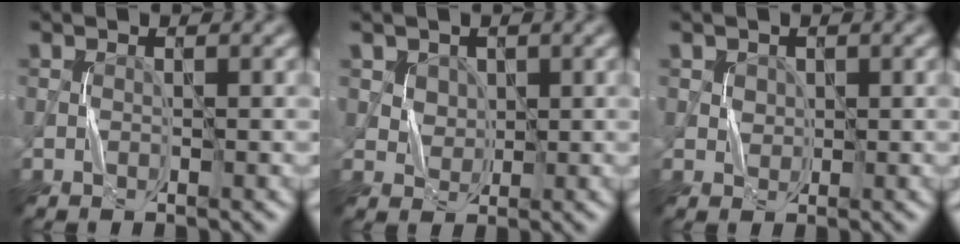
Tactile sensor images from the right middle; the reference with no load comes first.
{"total": 3.2, "force": [1.7, 2.4, 1.2], "torque": [-0.043, -0.002, 0.047]}
{"total": 1.3, "force": [0.6, 1.1, 0.3], "torque": [-0.008, -0.004, 0.021]}